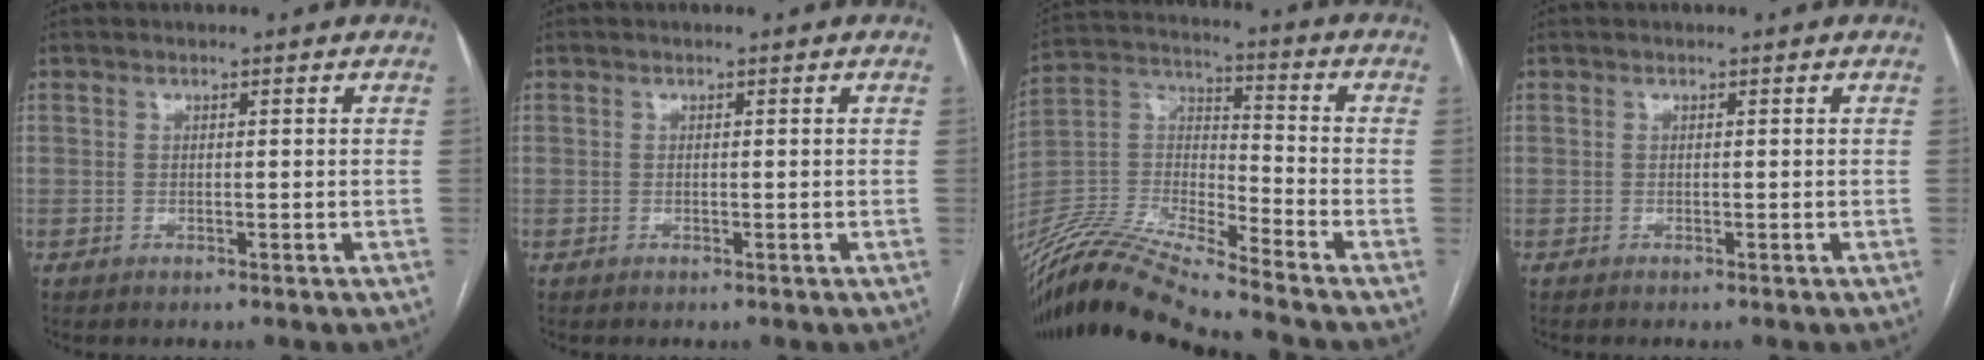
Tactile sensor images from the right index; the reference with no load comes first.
{"total": 0.0}
{"total": 17.8, "force": [-16.5, -0.7, 6.7], "torque": [-0.136, 0.013, -0.312]}
{"total": 0.0}